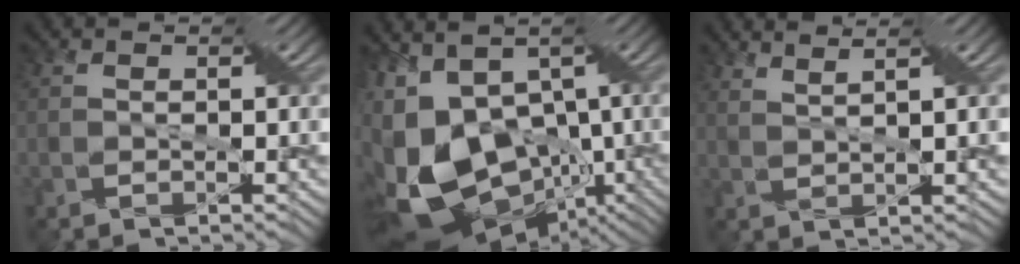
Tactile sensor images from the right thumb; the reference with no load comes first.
{"total": 17.0, "force": [-1.6, 10.4, 13.4], "torque": [-0.292, -0.008, 0.010]}
{"total": 3.9, "force": [3.4, -1.1, 1.6], "torque": [-0.051, -0.003, 0.069]}